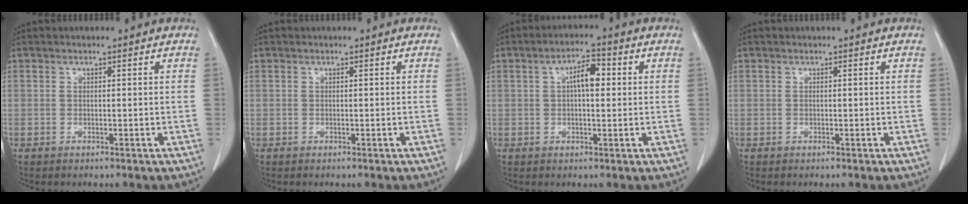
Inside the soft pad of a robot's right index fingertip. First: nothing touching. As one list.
[{"total": 0.0}, {"total": 4.7, "force": [0.8, 1.6, 4.3], "torque": [-0.074, 0.014, 0.012]}, {"total": 0.0}]